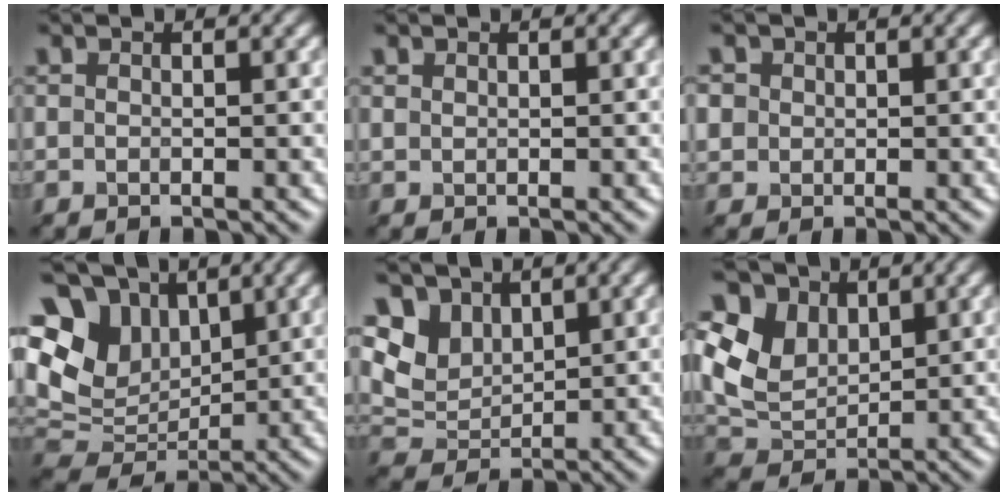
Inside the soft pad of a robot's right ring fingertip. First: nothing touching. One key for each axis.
{"total": 0.9, "fx": 0.2, "fy": -0.5, "fz": -0.7, "tx": 0.006, "ty": 0.003, "tz": 0.014}
{"total": 1.3, "fx": 0.6, "fy": 1.1, "fz": -0.3, "tx": 0.000, "ty": 0.014, "tz": 0.012}
{"total": 10.0, "fx": 4.8, "fy": 7.1, "fz": 5.1, "tx": -0.130, "ty": 0.036, "tz": 0.092}
{"total": 3.6, "fx": 3.1, "fy": 1.9, "fz": 0.4, "tx": -0.032, "ty": -0.004, "tz": 0.087}
{"total": 5.7, "fx": 3.1, "fy": 3.9, "fz": 2.8, "tx": -0.104, "ty": 0.027, "tz": 0.079}